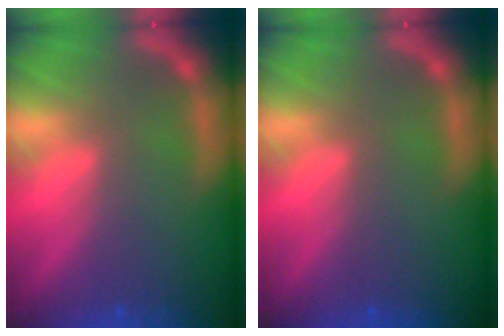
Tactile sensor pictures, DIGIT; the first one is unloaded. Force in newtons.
{"total": 0.0}